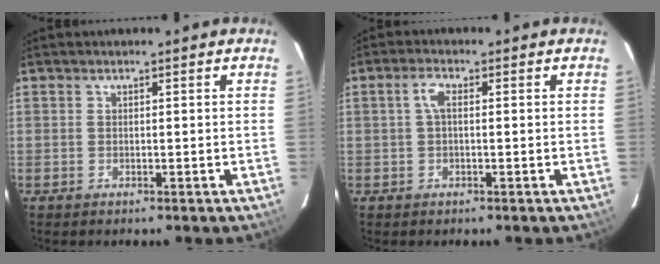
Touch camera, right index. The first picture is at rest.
{"total": 2.6, "force": [0.4, 1.1, 2.3], "torque": [-0.050, 0.010, 0.006]}